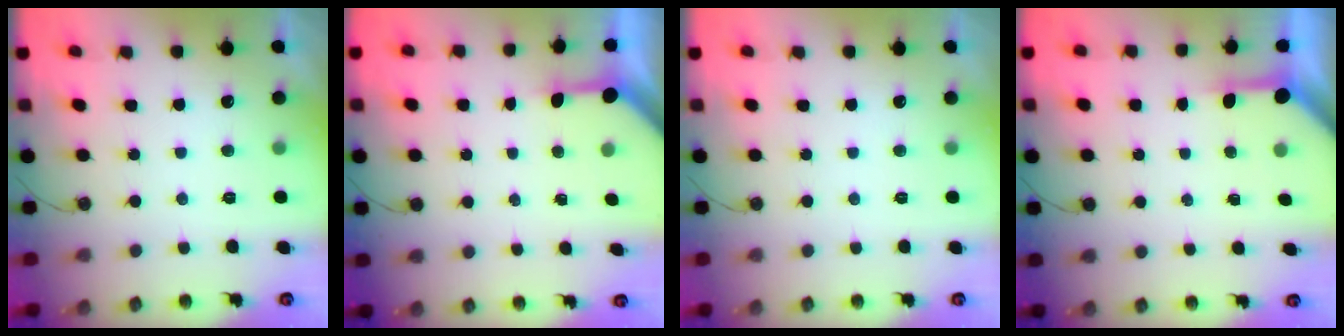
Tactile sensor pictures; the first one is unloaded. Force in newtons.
{"total": 3.6, "press": 3.6, "slide": 0.3}
{"total": 0.0}
{"total": 3.5, "press": 3.5, "slide": 0.5}